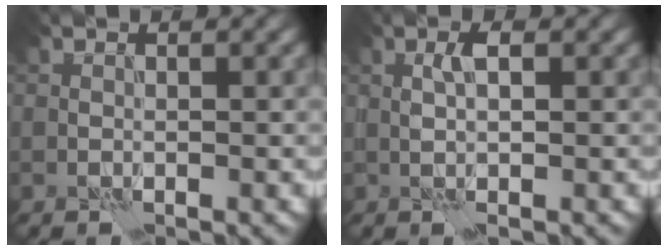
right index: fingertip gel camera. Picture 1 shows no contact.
{"total": 1.9, "force": [0.3, 0.4, 1.8], "torque": [-0.036, 0.006, 0.004]}